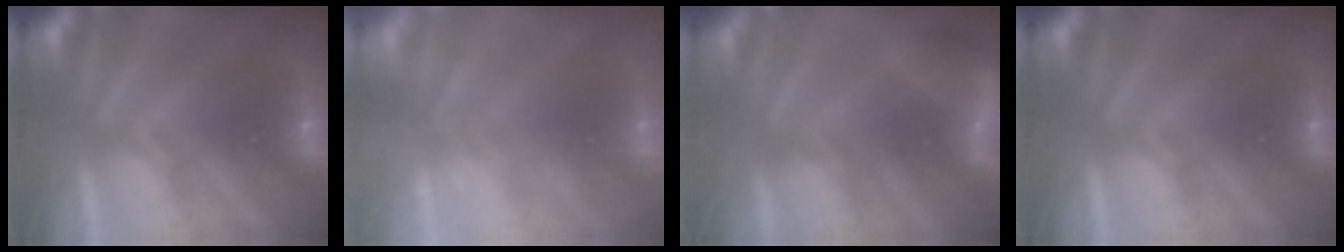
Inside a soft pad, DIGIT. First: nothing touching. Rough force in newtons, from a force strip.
{"total": 2.4}
{"total": 5.1}
{"total": 0.0}